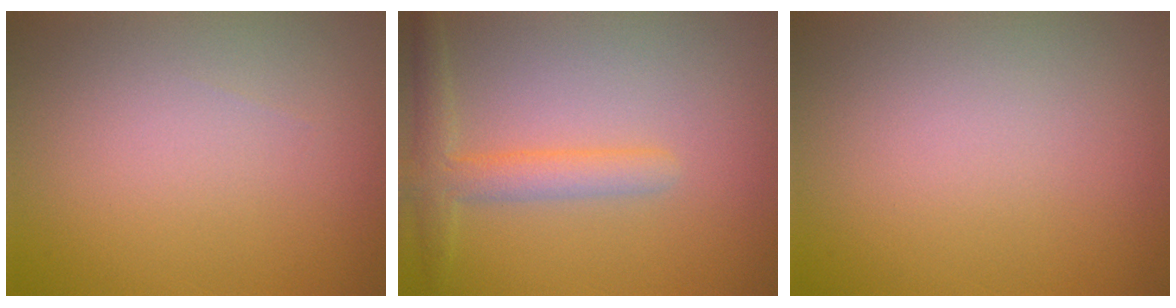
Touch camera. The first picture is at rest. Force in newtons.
{"total": 3.0, "press": 3.0, "slide": 0.2}
{"total": 0.0}